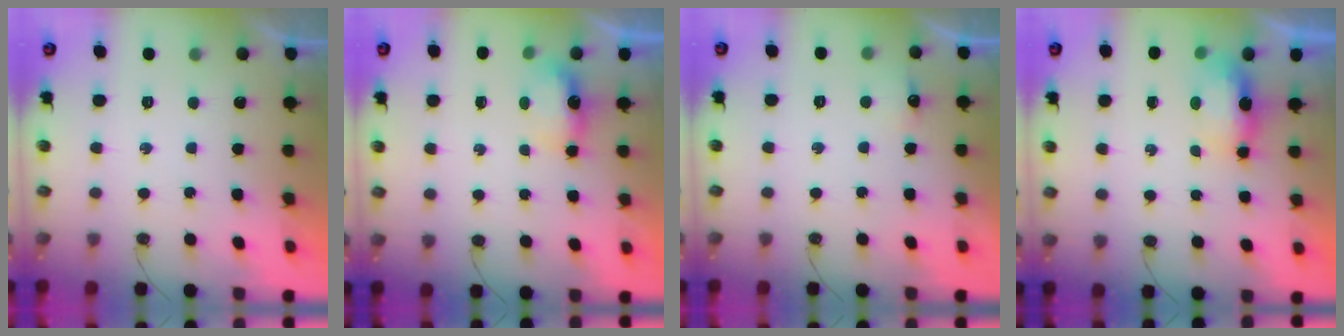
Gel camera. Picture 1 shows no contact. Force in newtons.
{"total": 4.4, "press": 4.3, "slide": 0.6}
{"total": 5.4, "press": 5.3, "slide": 1.2}
{"total": 6.1, "press": 6.0, "slide": 0.5}